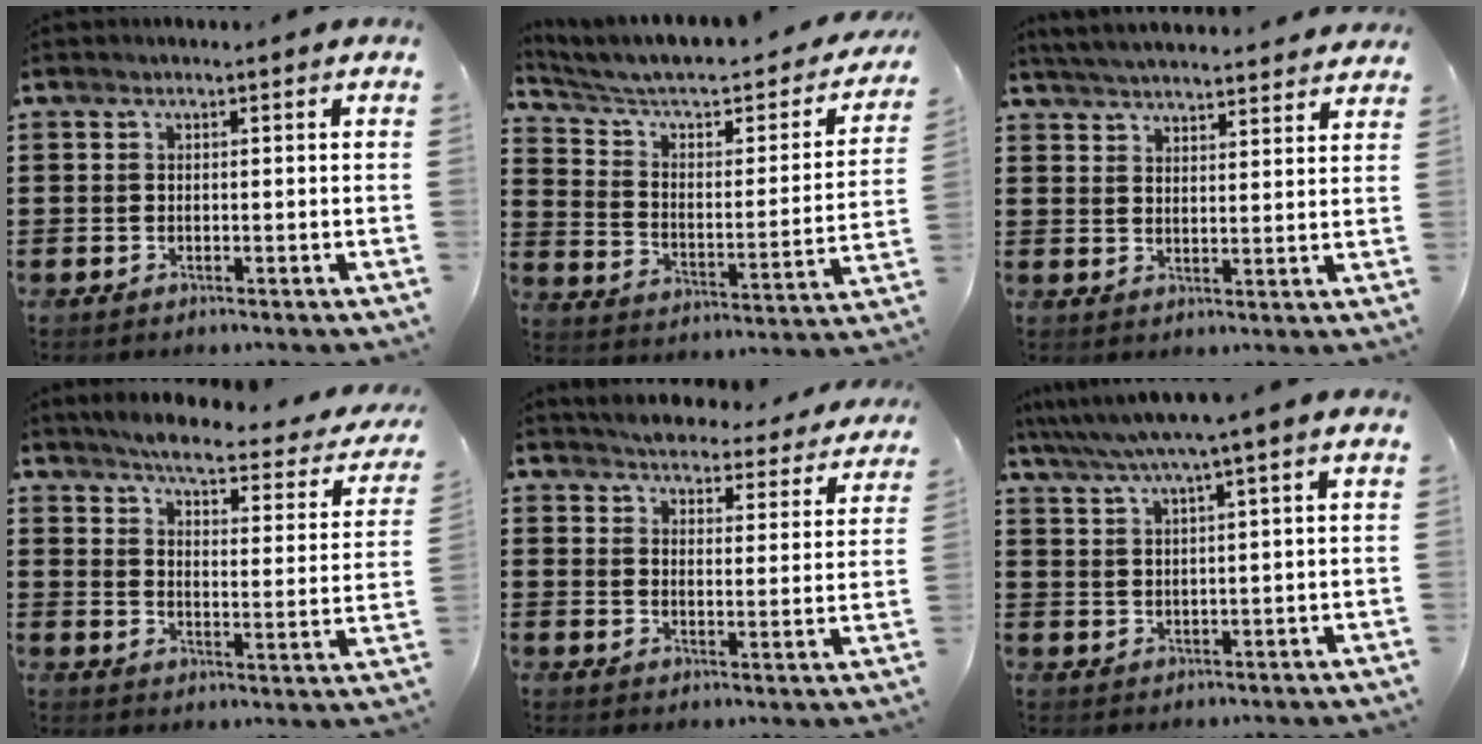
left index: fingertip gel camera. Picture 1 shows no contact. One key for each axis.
{"total": 5.6, "fx": 4.4, "fy": 1.8, "fz": 3.1, "tx": -0.084, "ty": -0.036, "tz": 0.067}
{"total": 4.5, "fx": 4.4, "fy": -0.3, "fz": 0.7, "tx": -0.029, "ty": -0.023, "tz": 0.079}
{"total": 4.6, "fx": 4.1, "fy": 0.1, "fz": 2.1, "tx": -0.056, "ty": -0.033, "tz": 0.062}
{"total": 4.2, "fx": 4.2, "fy": 0.1, "fz": 0.5, "tx": -0.034, "ty": -0.029, "tz": 0.069}
{"total": 4.8, "fx": 3.4, "fy": -0.7, "fz": 3.3, "tx": -0.075, "ty": -0.015, "tz": 0.054}